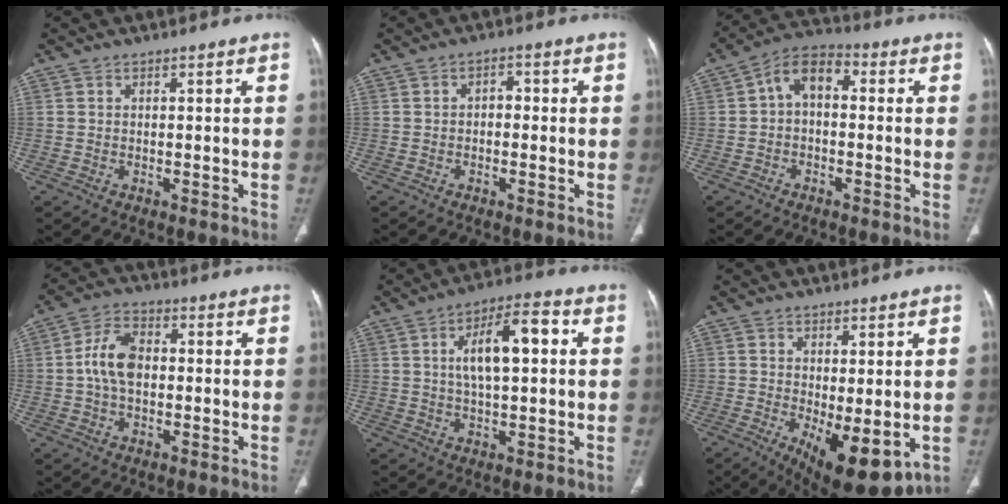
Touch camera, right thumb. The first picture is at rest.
{"total": 2.3, "force": [-0.3, 1.6, 1.7], "torque": [-0.014, 0.012, -0.011]}
{"total": 7.5, "force": [0.2, 4.8, 5.8], "torque": [-0.083, 0.029, -0.012]}
{"total": 7.9, "force": [-0.1, 4.9, 6.1], "torque": [-0.114, 0.018, -0.009]}
{"total": 11.1, "force": [2.0, 4.4, 9.9], "torque": [-0.159, 0.018, 0.028]}
{"total": 11.3, "force": [-2.6, 4.5, 10.0], "torque": [-0.143, -0.023, -0.021]}